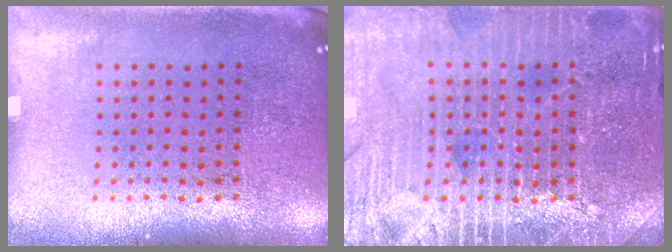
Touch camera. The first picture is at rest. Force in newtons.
{"total": 4.2, "press": 4.2, "slide": 0.6}